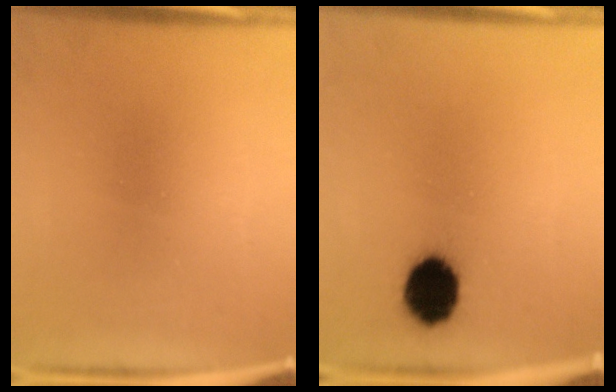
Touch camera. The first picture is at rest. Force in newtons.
{"total": 9.8}